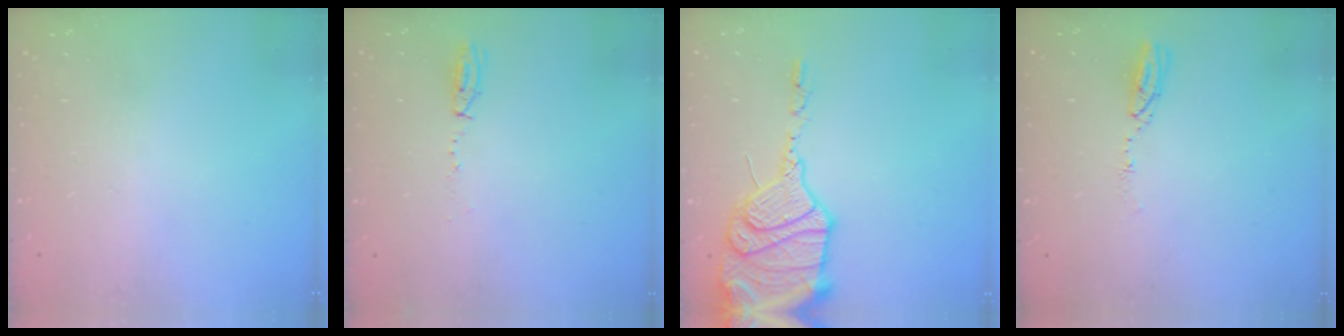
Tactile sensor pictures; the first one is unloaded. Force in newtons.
{"total": 3.9, "press": 3.8, "slide": 0.9}
{"total": 20.5, "press": 19.8, "slide": 5.4}
{"total": 3.5, "press": 3.5, "slide": 0.3}